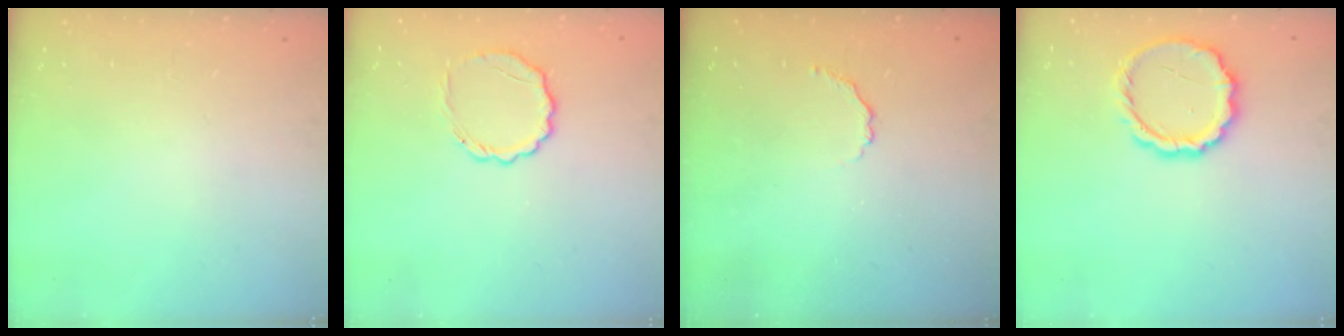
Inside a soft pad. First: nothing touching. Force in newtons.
{"total": 6.2, "press": 6.0, "slide": 1.6}
{"total": 4.0, "press": 3.8, "slide": 1.2}
{"total": 12.0, "press": 11.7, "slide": 2.7}